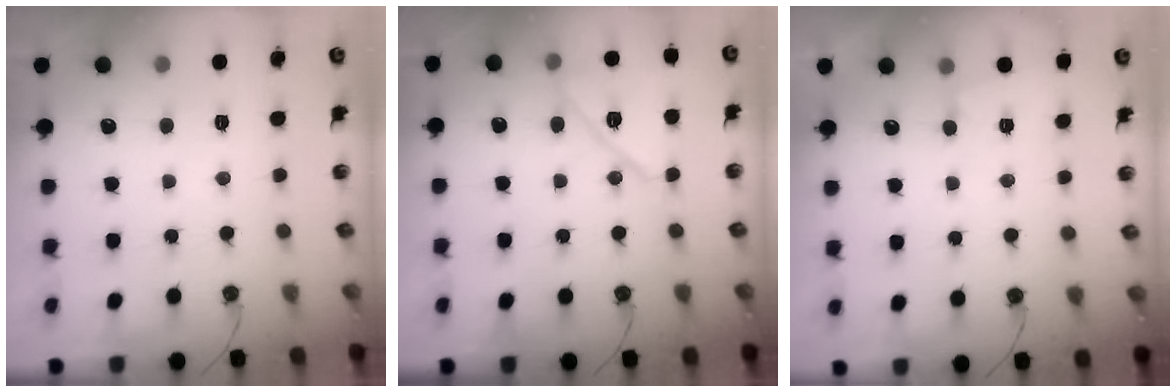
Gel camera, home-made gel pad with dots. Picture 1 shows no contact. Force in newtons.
{"total": 12.5, "press": 12.4, "slide": 1.6}
{"total": 1.7, "press": 1.7, "slide": 0.5}